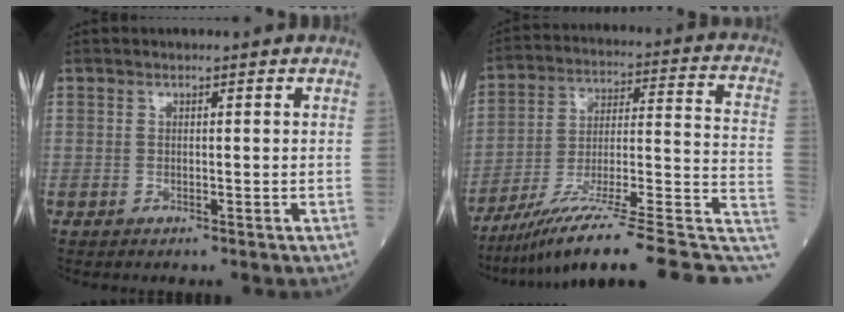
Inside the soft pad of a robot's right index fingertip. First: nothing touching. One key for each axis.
{"total": 22.6, "fx": -15.6, "fy": 2.1, "fz": 16.1, "tx": -0.187, "ty": 0.032, "tz": -0.249}